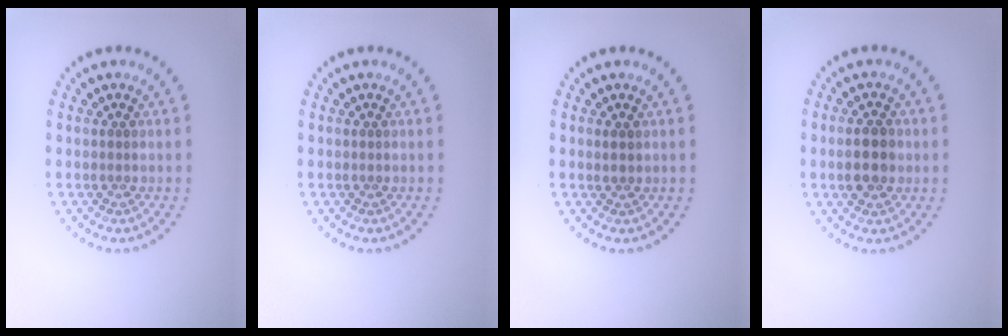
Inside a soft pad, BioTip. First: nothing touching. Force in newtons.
{"total": 0.0}
{"total": 0.9, "press": 0.8, "slide": 0.4}
{"total": 3.7, "press": 3.7, "slide": 0.2}